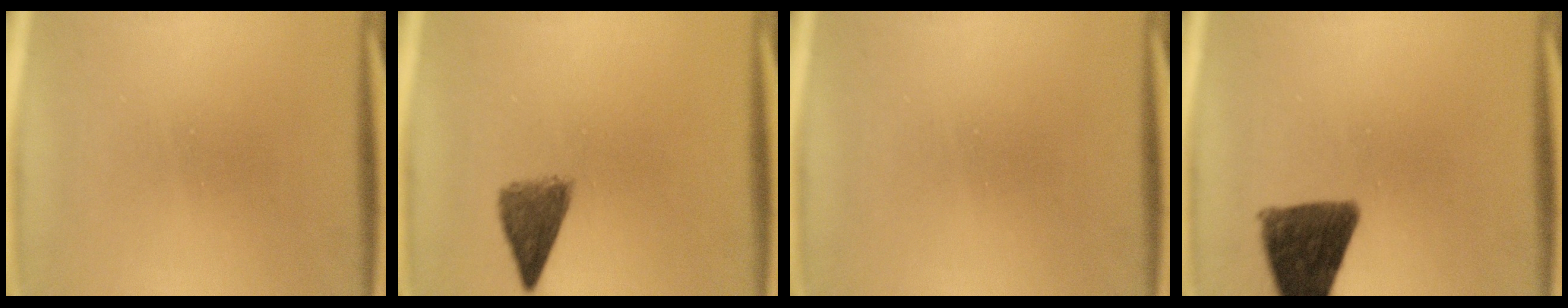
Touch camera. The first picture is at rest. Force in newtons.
{"total": 5.0}
{"total": 0.0}
{"total": 11.4}